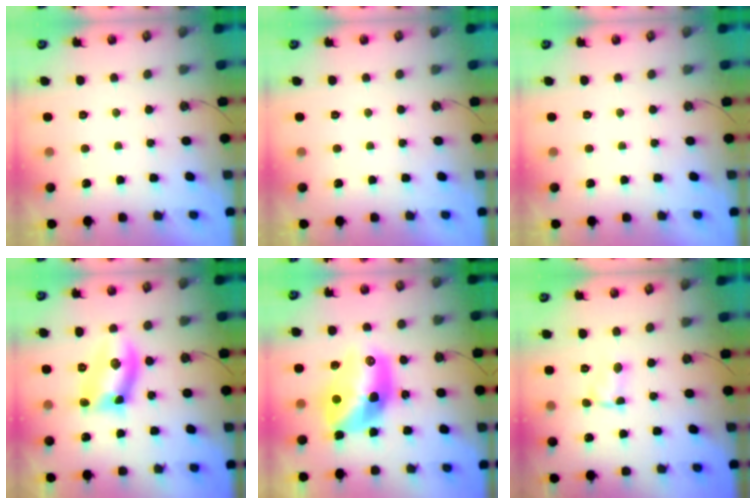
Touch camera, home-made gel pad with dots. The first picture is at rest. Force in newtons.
{"total": 0.0}
{"total": 0.0}
{"total": 10.9, "press": 10.9, "slide": 0.3}
{"total": 15.2, "press": 15.1, "slide": 1.3}
{"total": 2.5, "press": 2.5, "slide": 0.1}